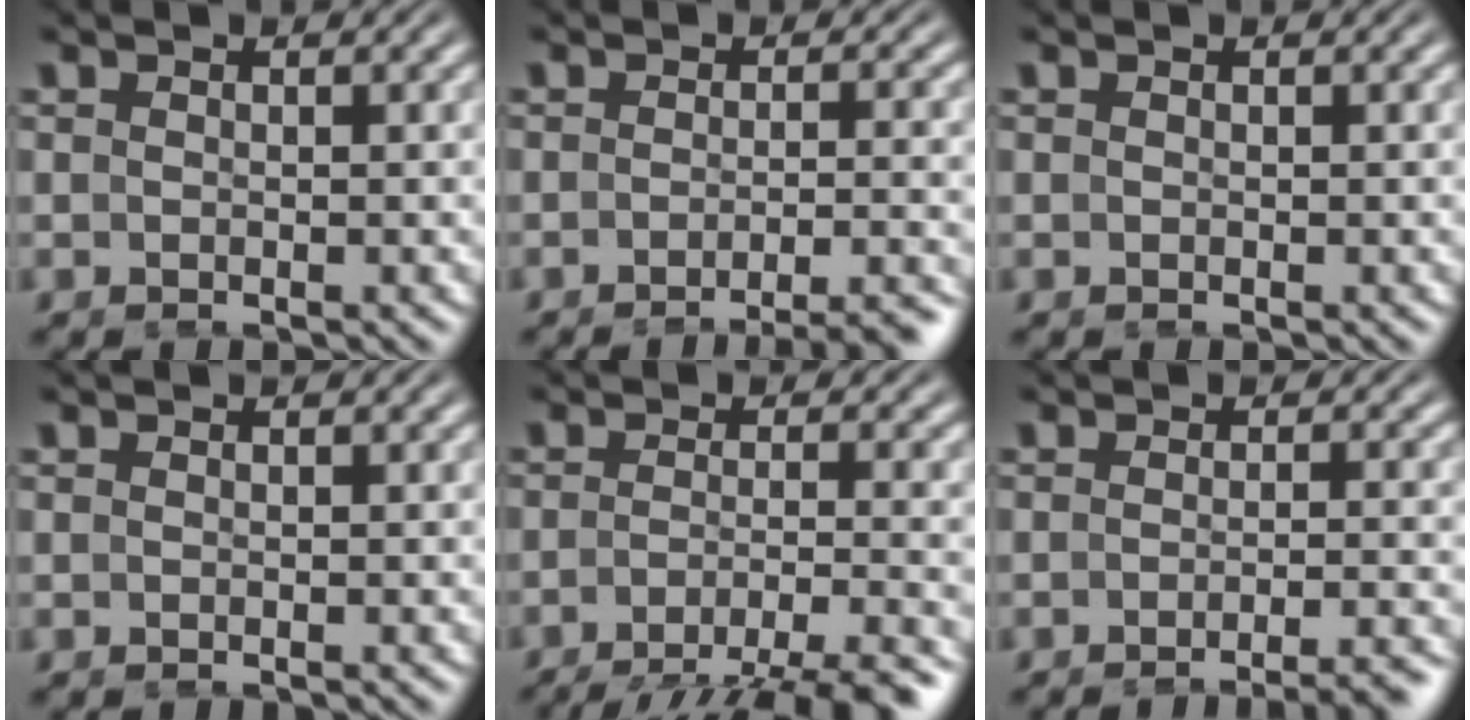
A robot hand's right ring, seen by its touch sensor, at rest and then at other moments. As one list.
[{"total": 7.8, "force": [-7.3, 1.3, 2.4], "torque": [-0.012, -0.005, -0.111]}, {"total": 0.0}, {"total": 0.0}, {"total": 10.5, "force": [-8.7, 2.9, 5.1], "torque": [-0.064, -0.028, -0.122]}, {"total": 6.0, "force": [-5.6, 0.8, 2.0], "torque": [-0.011, -0.002, -0.086]}]